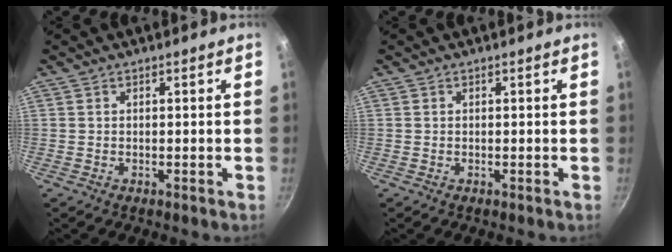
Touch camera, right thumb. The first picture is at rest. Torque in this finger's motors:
{"motor_torque": [0.00, 0.39, 0.43, -0.25, 0.00]}